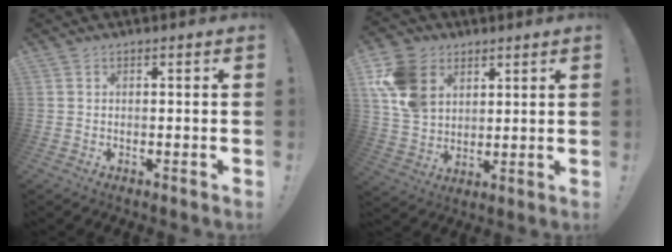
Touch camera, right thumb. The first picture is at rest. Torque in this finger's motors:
{"motor_torque": [0.02, 0.42, 0.54, 0.55, 0.13]}